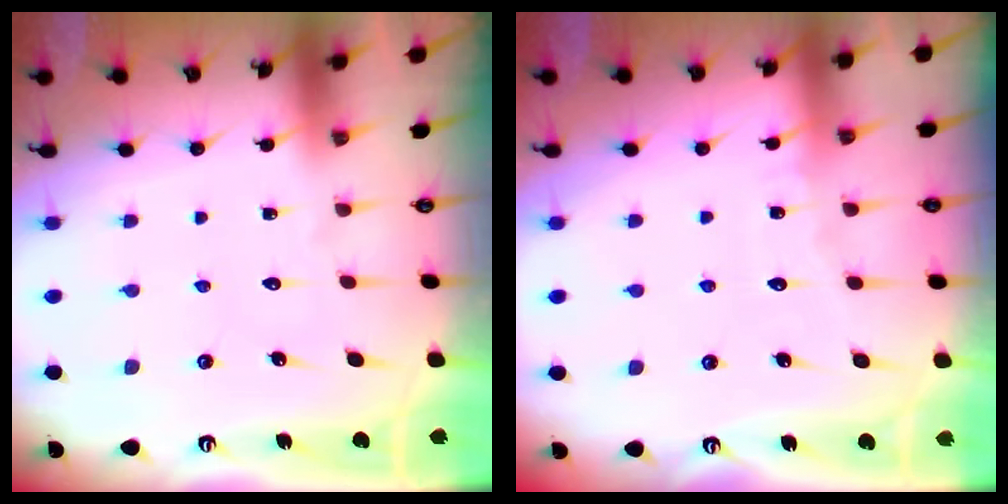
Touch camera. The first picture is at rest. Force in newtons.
{"total": 3.5, "press": 3.5, "slide": 0.2}